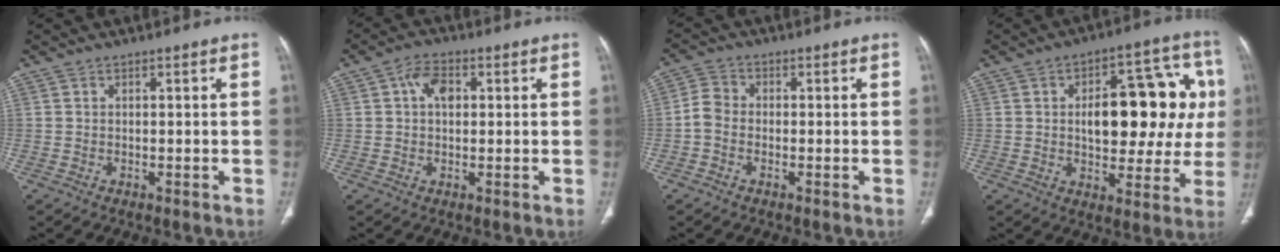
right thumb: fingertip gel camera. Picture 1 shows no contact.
{"total": 4.9, "force": [1.2, 3.1, 3.5], "torque": [-0.050, 0.008, 0.016]}
{"total": 3.8, "force": [-1.0, 2.8, 2.4], "torque": [-0.044, 0.010, -0.030]}
{"total": 21.1, "force": [2.6, 10.9, 17.9], "torque": [-0.194, 0.024, 0.037]}